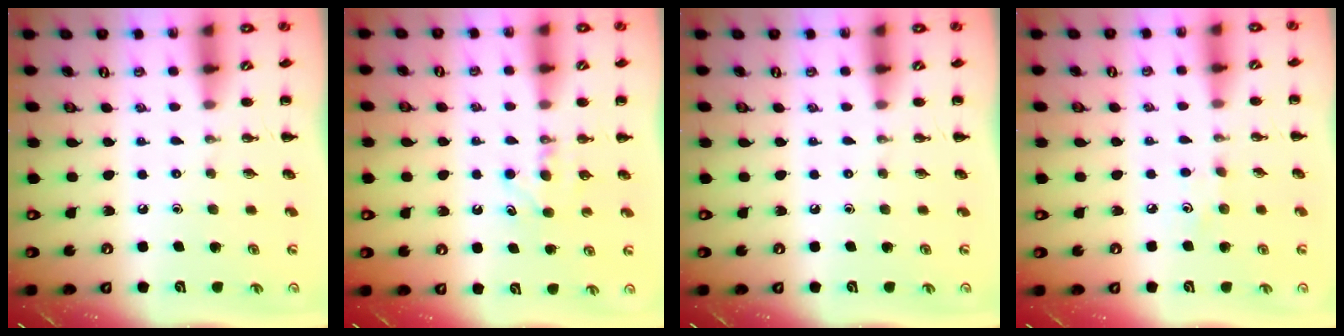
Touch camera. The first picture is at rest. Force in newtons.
{"total": 4.6, "press": 4.4, "slide": 1.5}
{"total": 0.0}
{"total": 2.9, "press": 2.8, "slide": 0.8}